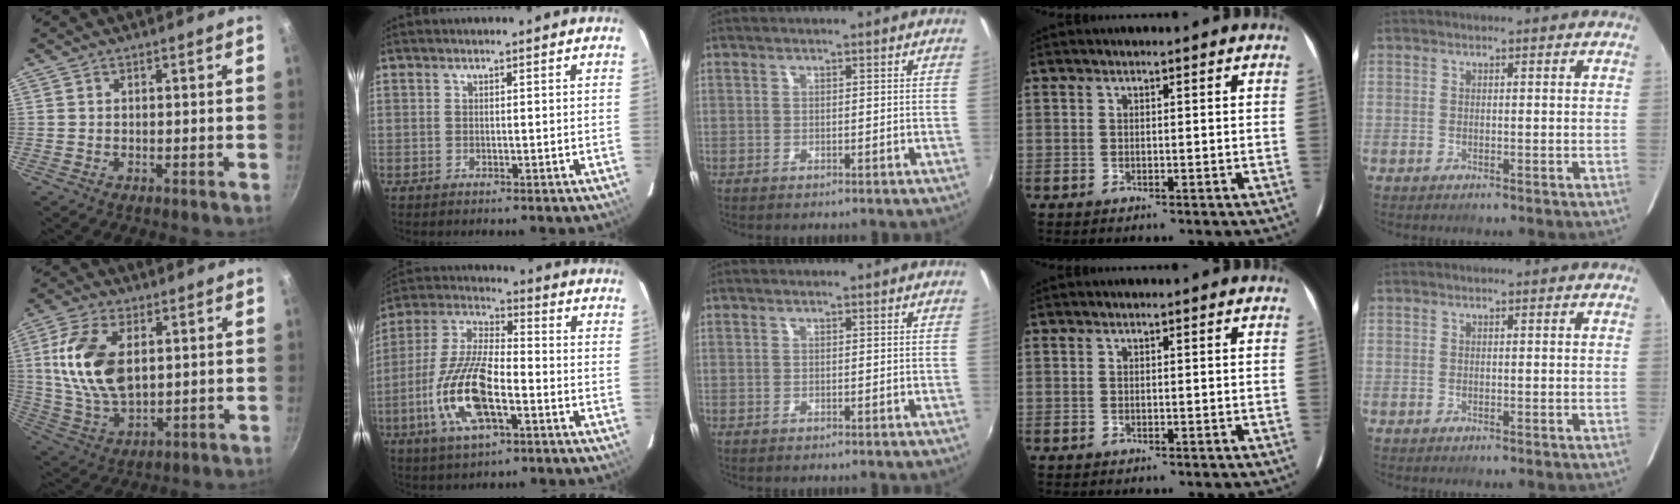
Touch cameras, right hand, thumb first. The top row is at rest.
{"thumb": {"total": 15.1, "force": [3.0, 8.6, 12.0], "torque": [-0.222, -0.012, 0.065]}, "index": {"total": 15.9, "force": [-5.6, 5.7, 13.8], "torque": [-0.293, -0.009, -0.108]}}